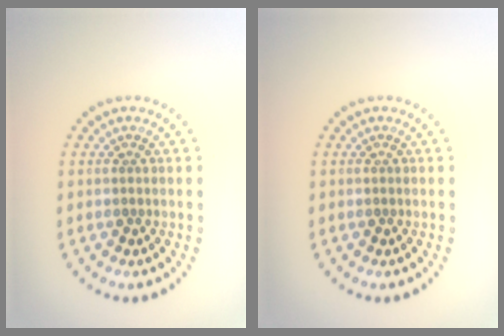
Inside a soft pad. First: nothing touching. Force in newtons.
{"total": 0.0}